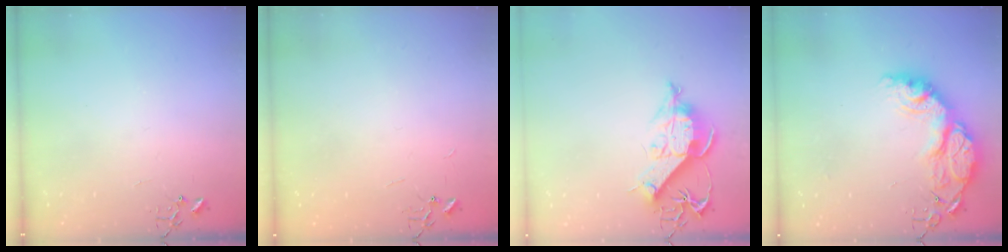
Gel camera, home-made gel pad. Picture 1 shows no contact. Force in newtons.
{"total": 1.8, "press": 1.8, "slide": 0.2}
{"total": 11.6, "press": 11.5, "slide": 1.4}
{"total": 19.9, "press": 19.9, "slide": 1.4}